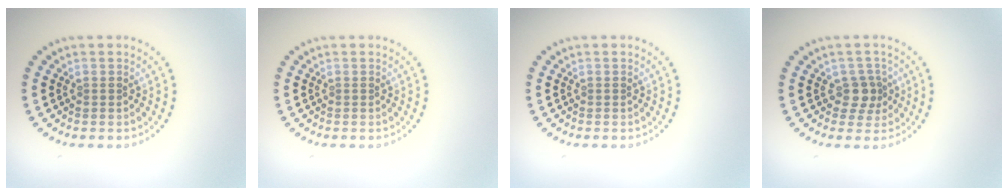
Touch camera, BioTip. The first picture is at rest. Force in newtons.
{"total": 0.0}
{"total": 0.0}
{"total": 2.1, "press": 1.7, "slide": 1.3}